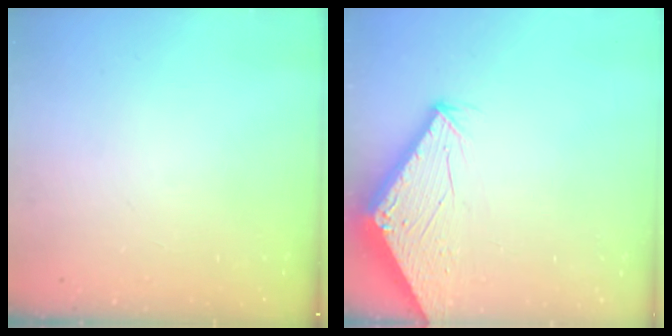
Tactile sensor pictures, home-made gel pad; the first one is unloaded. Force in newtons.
{"total": 2.7, "press": 2.7, "slide": 0.1}